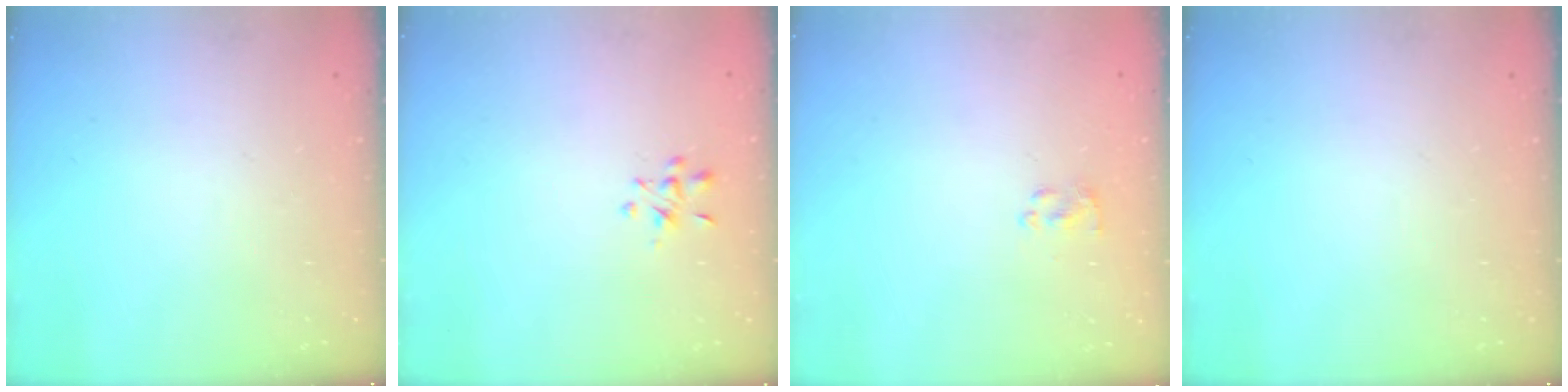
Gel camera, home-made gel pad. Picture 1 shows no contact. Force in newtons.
{"total": 2.7, "press": 2.5, "slide": 1.0}
{"total": 1.4, "press": 1.3, "slide": 0.6}
{"total": 0.0}